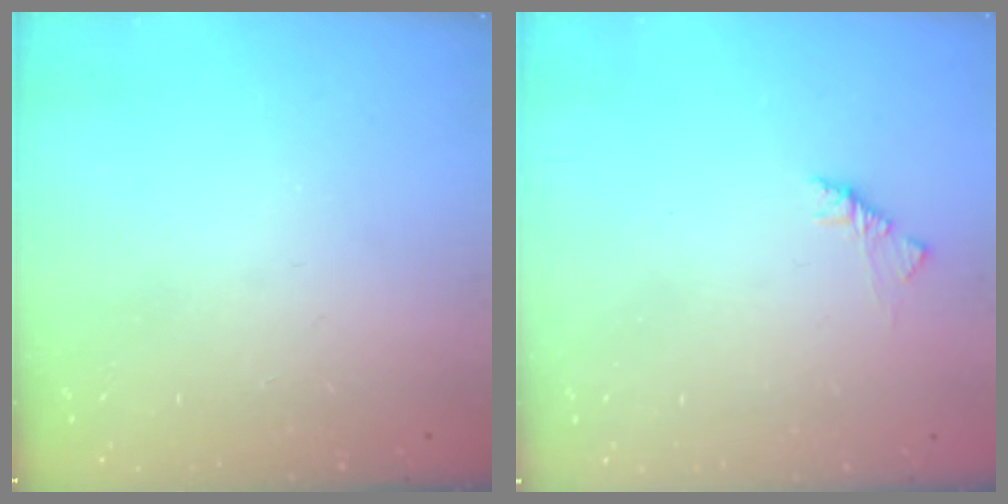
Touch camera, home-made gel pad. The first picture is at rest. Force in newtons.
{"total": 1.7, "press": 1.6, "slide": 0.5}